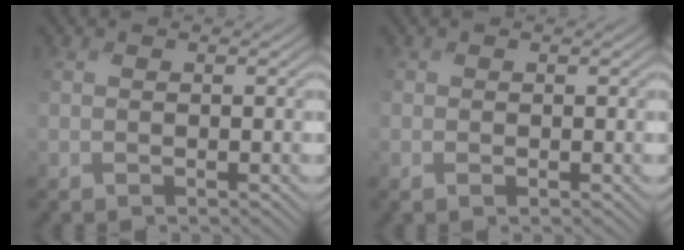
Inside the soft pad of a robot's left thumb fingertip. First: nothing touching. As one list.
[{"total": 0.7, "force": [-0.2, 0.5, 0.4], "torque": [-0.011, -0.003, -0.005]}]